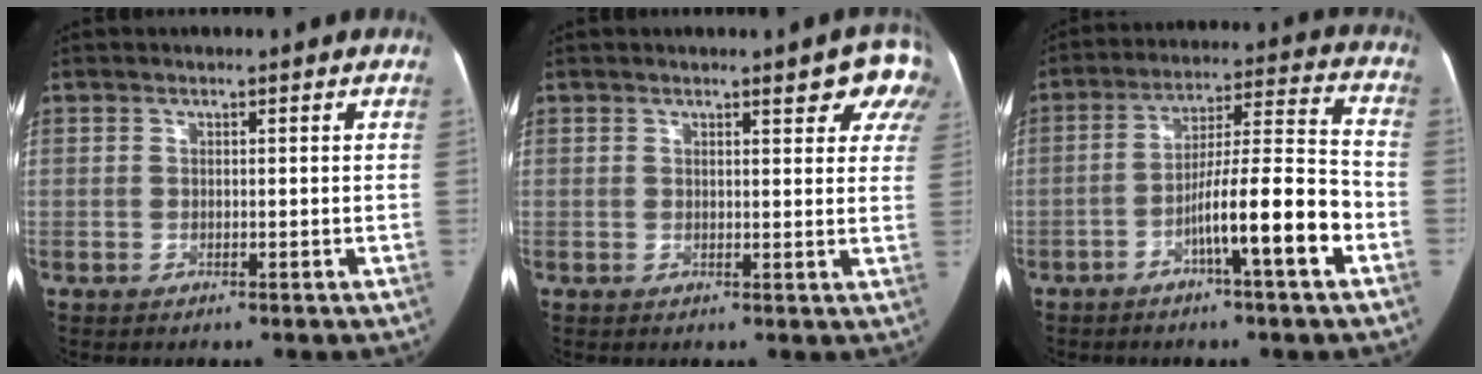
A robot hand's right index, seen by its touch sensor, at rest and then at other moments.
{"total": 6.9, "force": [5.0, 2.0, 4.4], "torque": [-0.038, -0.003, 0.036]}
{"total": 12.2, "force": [-5.2, 0.1, 11.0], "torque": [-0.172, 0.015, -0.084]}